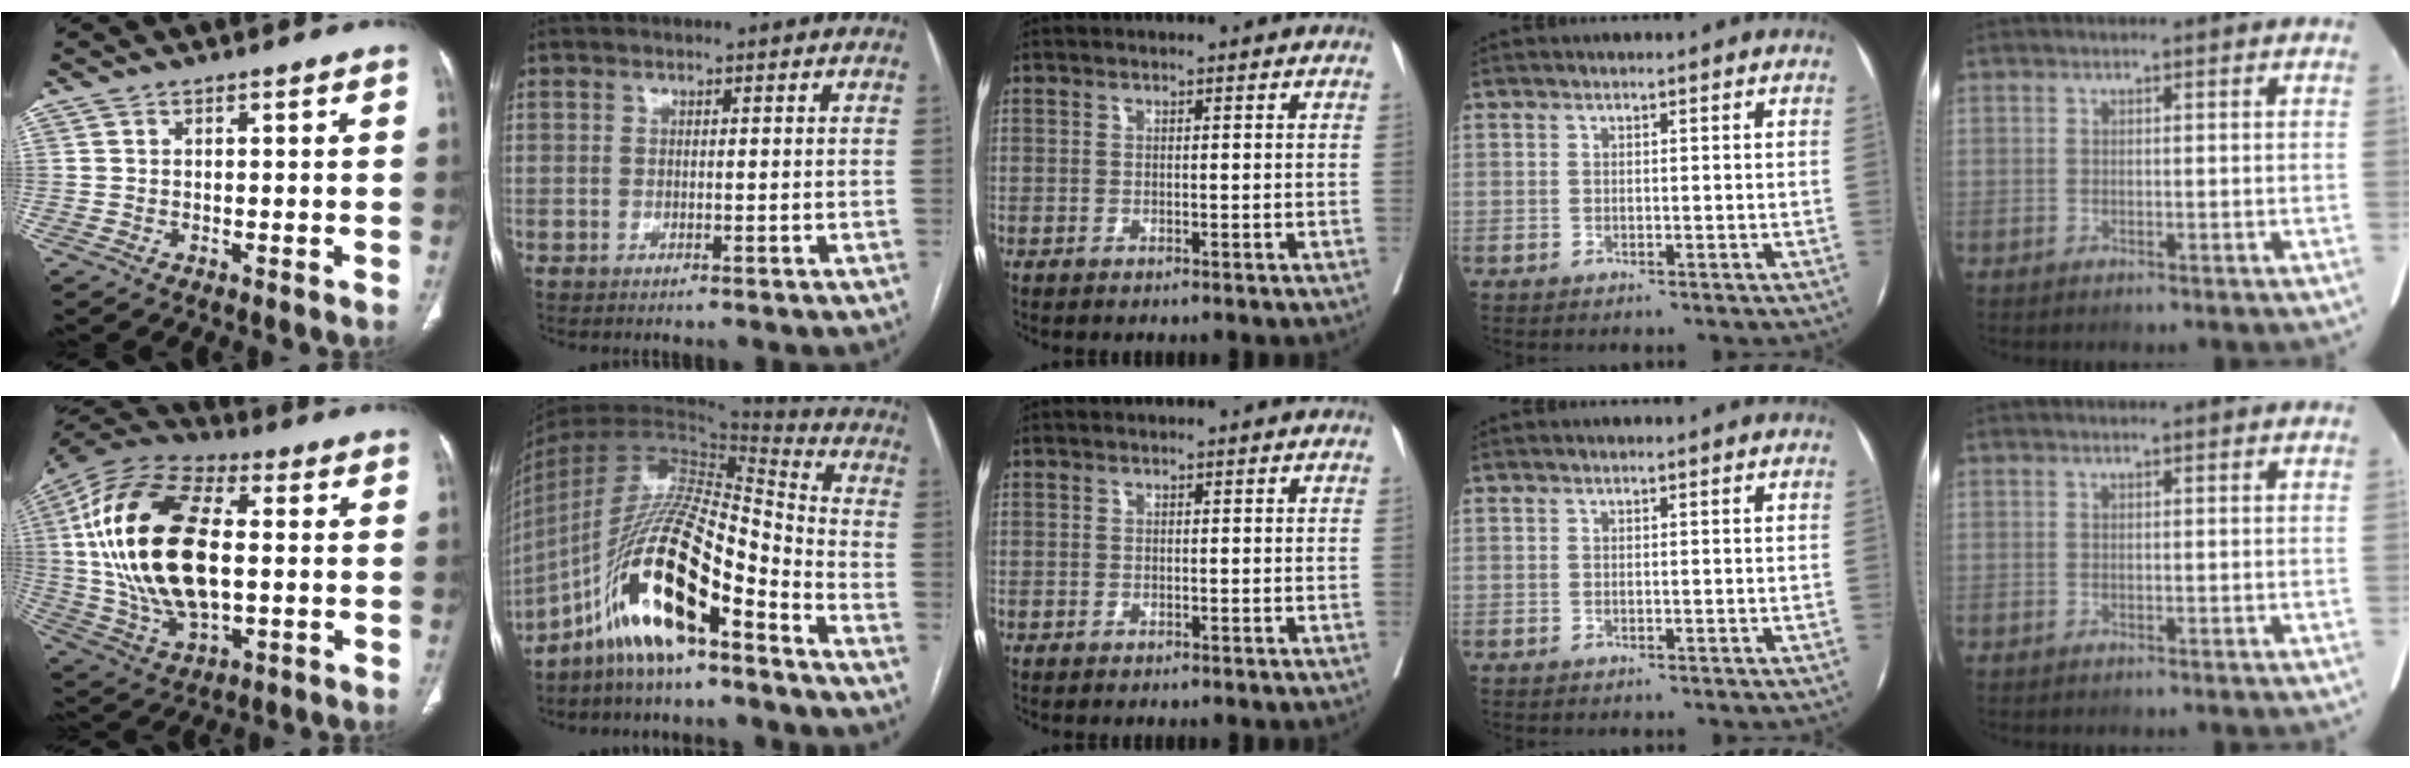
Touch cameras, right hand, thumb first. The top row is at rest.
{"thumb": {"total": 26.0, "force": [1.7, 13.5, 22.2], "torque": [-0.447, 0.003, 0.030]}, "index": {"total": 17.1, "force": [-10.0, 3.1, 13.5], "torque": [-0.265, 0.009, -0.179]}}